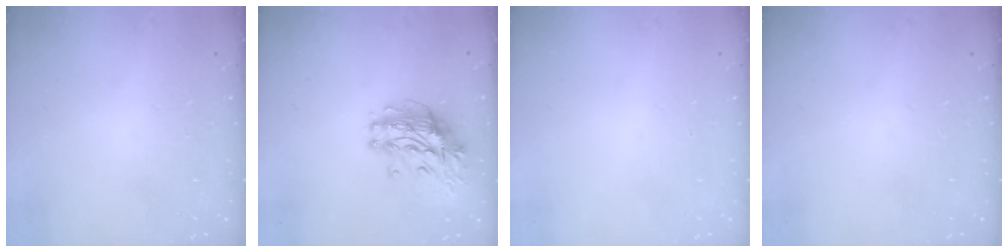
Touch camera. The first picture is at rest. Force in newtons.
{"total": 12.3, "press": 12.2, "slide": 1.1}
{"total": 0.0}
{"total": 0.0}